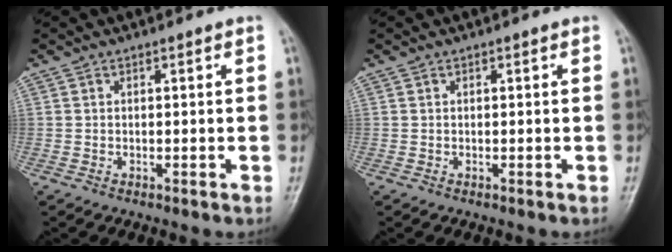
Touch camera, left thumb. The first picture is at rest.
{"total": 0.0}